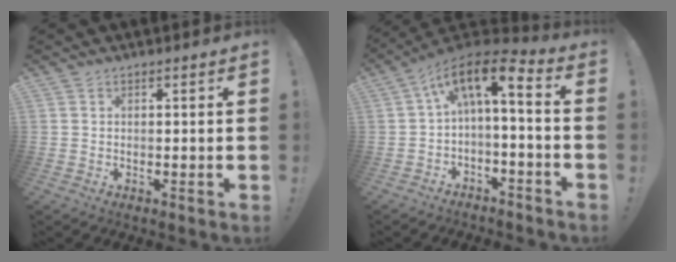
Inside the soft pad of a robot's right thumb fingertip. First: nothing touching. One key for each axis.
{"total": 8.3, "fx": 0.9, "fy": 2.5, "fz": 7.9, "tx": -0.138, "ty": -0.009, "tz": 0.011}